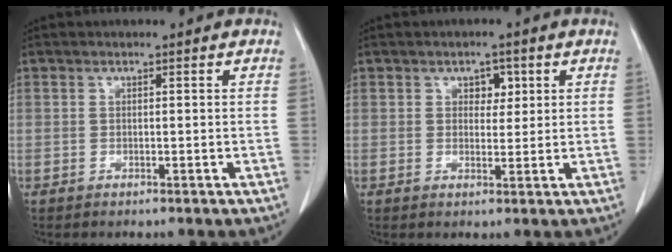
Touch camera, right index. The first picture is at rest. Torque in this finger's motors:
{"motor_torque": [0.05, 0.03, 0.00, 0.00]}